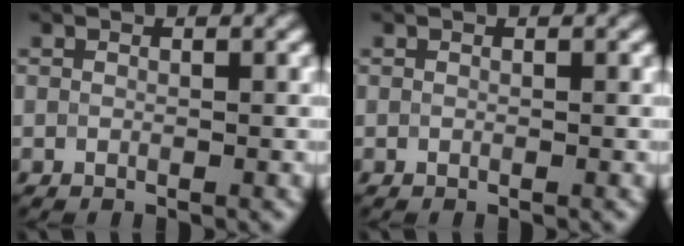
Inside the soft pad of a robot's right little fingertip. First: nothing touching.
{"total": 0.0}